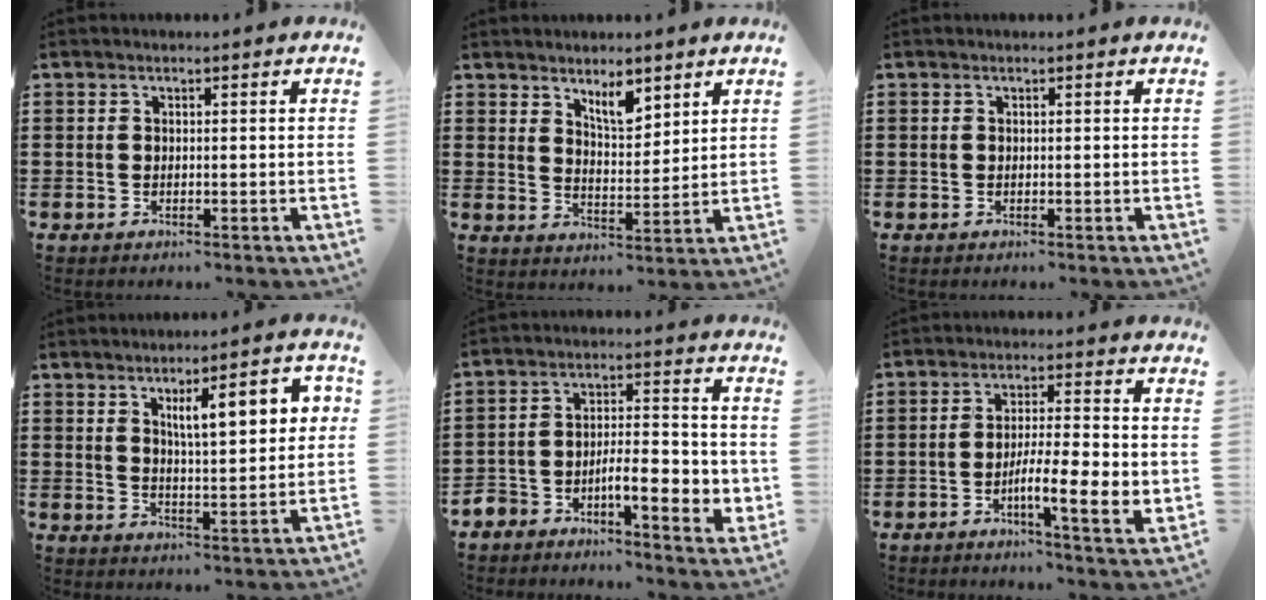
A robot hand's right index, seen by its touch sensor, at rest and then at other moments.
{"total": 5.1, "force": [3.8, 1.9, 2.7], "torque": [-0.047, -0.010, 0.066]}
{"total": 0.0}
{"total": 8.3, "force": [3.2, 2.3, 7.3], "torque": [-0.112, -0.001, 0.046]}
{"total": 6.9, "force": [-3.6, 2.6, 5.3], "torque": [-0.096, -0.003, -0.067]}
{"total": 8.2, "force": [-2.2, 1.4, 7.8], "torque": [-0.122, -0.005, -0.037]}